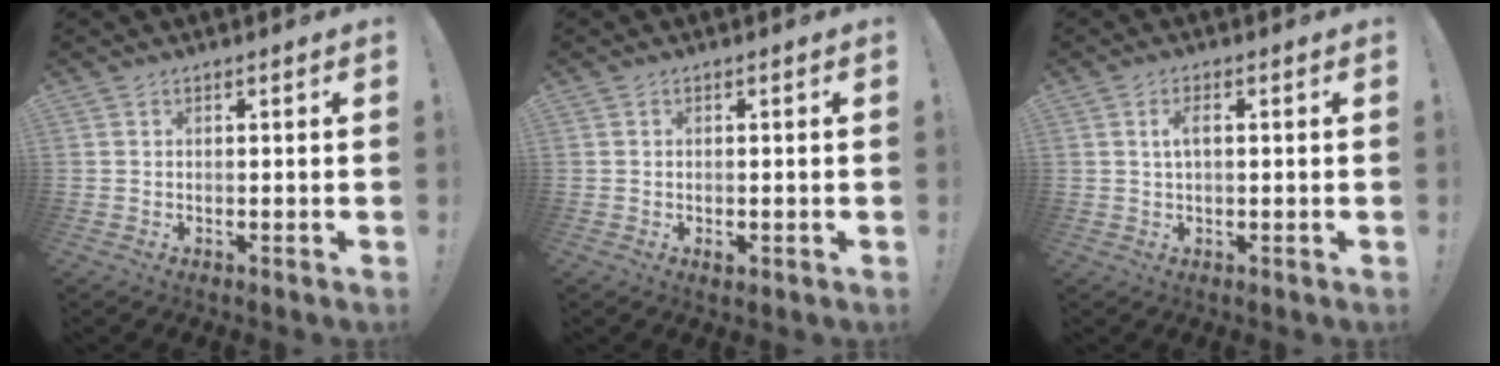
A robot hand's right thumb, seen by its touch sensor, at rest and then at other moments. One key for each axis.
{"total": 1.2, "fx": -0.5, "fy": 0.6, "fz": 0.9, "tx": -0.008, "ty": 0.000, "tz": -0.011}
{"total": 3.4, "fx": 0.7, "fy": 1.1, "fz": 3.1, "tx": -0.053, "ty": 0.001, "tz": 0.010}